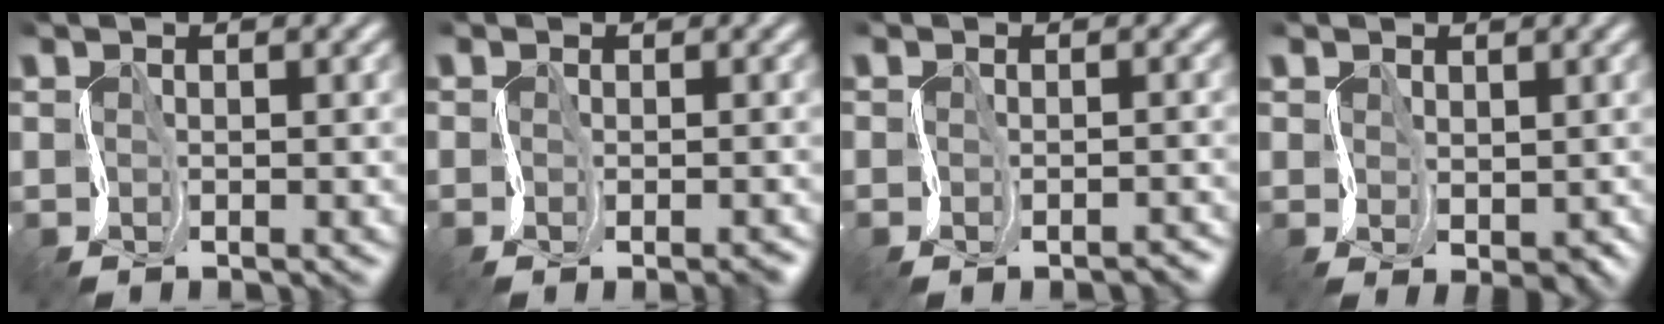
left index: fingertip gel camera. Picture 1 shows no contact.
{"total": 1.9, "force": [-1.4, 1.0, 0.9], "torque": [-0.008, -0.005, -0.016]}
{"total": 1.6, "force": [-1.5, 0.6, 0.0], "torque": [-0.002, 0.002, -0.027]}
{"total": 1.3, "force": [0.0, 1.3, 0.3], "torque": [-0.014, 0.001, 0.000]}